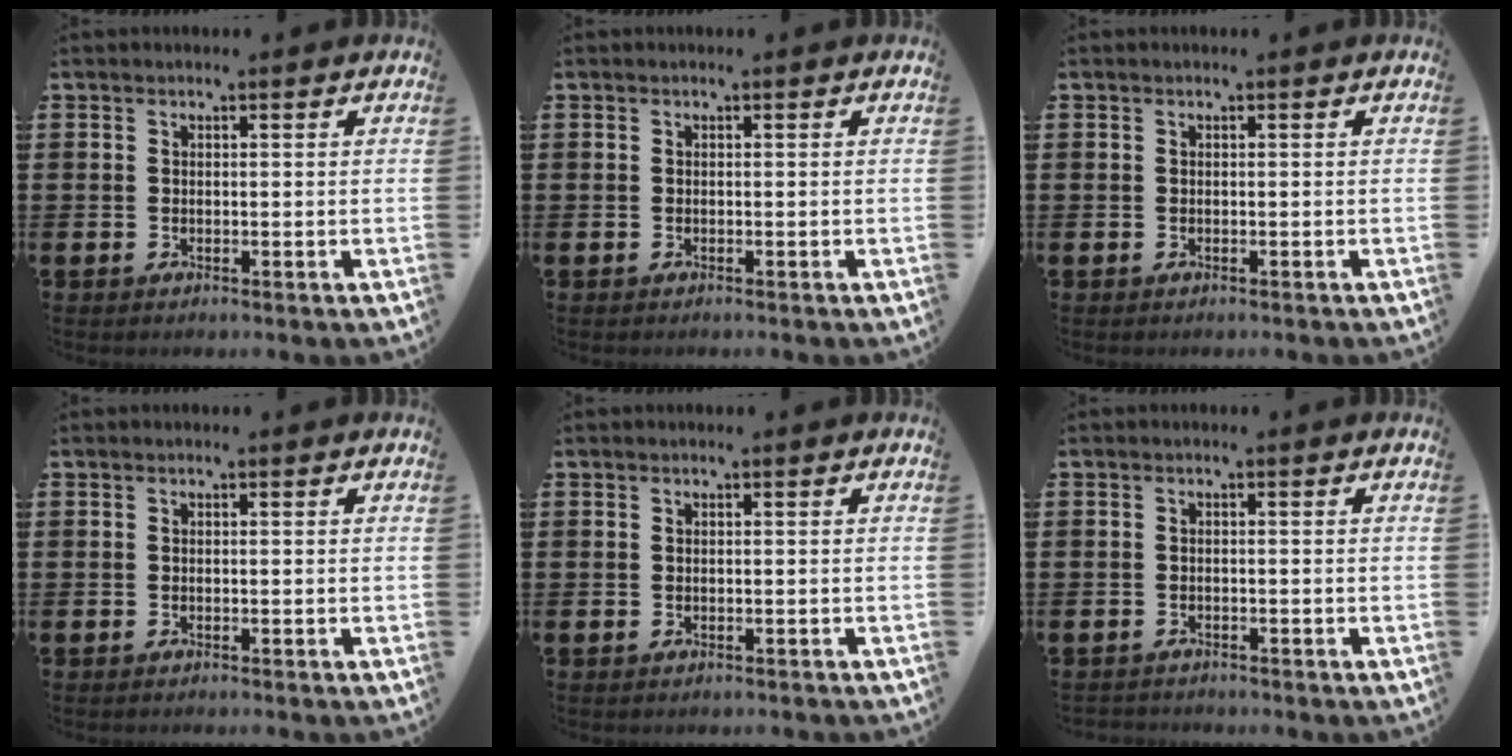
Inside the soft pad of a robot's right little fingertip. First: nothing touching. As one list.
[{"total": 0.0}, {"total": 0.0}, {"total": 0.0}, {"total": 0.0}, {"total": 0.8, "force": [-0.7, 0.1, -0.1], "torque": [0.000, 0.001, -0.016]}]